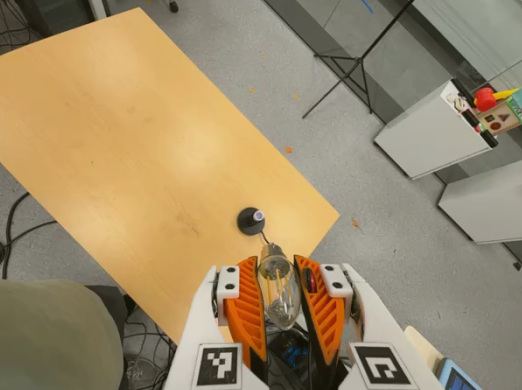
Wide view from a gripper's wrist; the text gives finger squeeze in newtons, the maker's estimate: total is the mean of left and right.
{"total": 20.1, "left": 21.7, "right": 18.5}